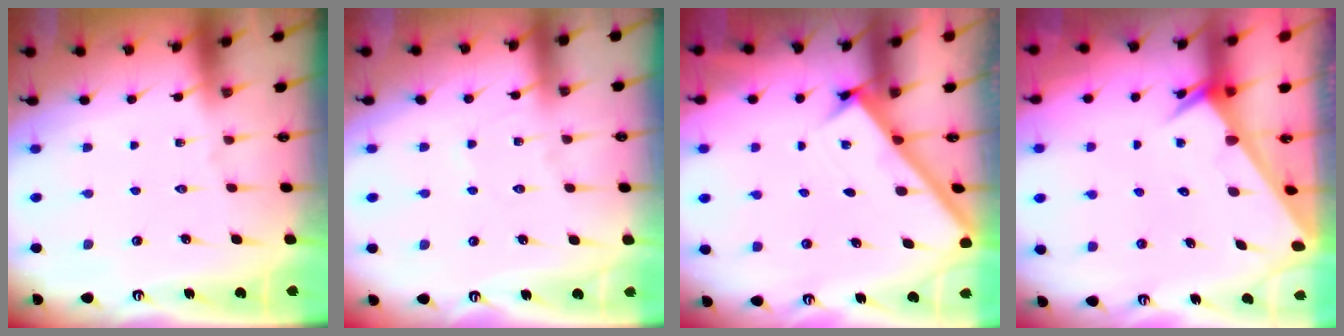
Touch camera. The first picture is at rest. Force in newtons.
{"total": 3.8, "press": 3.8, "slide": 0.4}
{"total": 2.3, "press": 2.3, "slide": 0.3}
{"total": 2.6, "press": 2.6, "slide": 0.1}